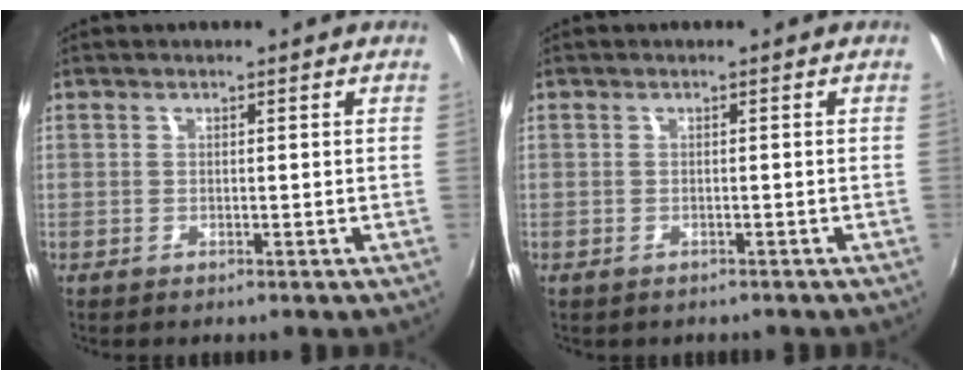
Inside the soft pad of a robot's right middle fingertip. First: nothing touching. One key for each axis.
{"total": 0.9, "fx": -0.8, "fy": 0.4, "fz": 0.3, "tx": -0.011, "ty": -0.001, "tz": -0.008}